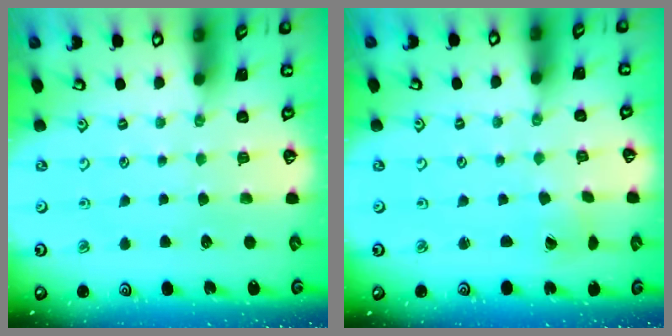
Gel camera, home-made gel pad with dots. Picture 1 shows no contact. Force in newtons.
{"total": 1.2, "press": 1.1, "slide": 0.4}